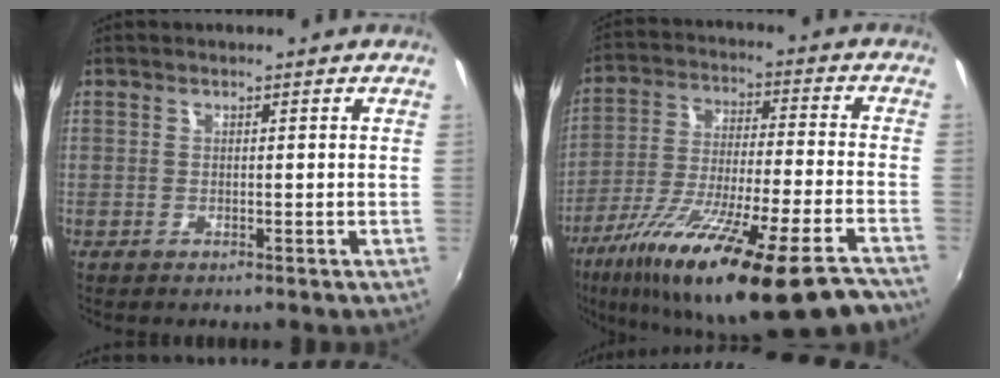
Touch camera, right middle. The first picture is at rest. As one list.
[{"total": 27.0, "force": [-19.7, 3.1, 18.2], "torque": [-0.317, -0.071, -0.311]}]